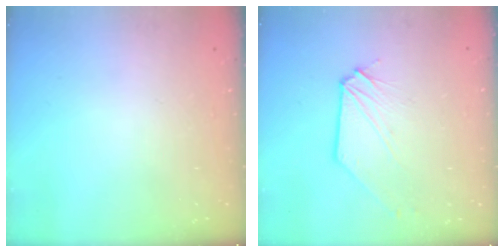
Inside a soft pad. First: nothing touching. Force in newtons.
{"total": 1.0, "press": 1.0, "slide": 0.1}